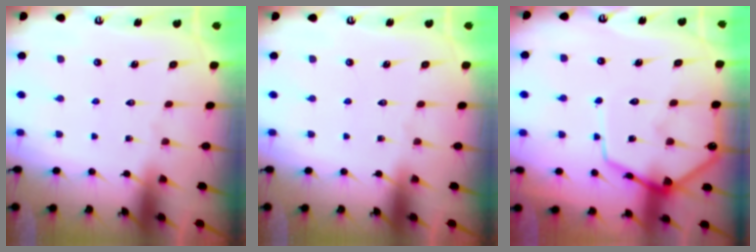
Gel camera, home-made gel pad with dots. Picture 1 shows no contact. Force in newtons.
{"total": 0.0}
{"total": 10.4, "press": 10.4, "slide": 1.1}